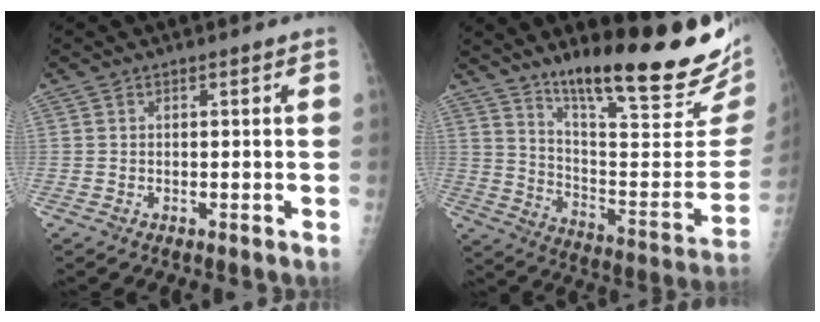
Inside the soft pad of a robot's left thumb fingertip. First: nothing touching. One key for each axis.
{"total": 26.5, "fx": 18.4, "fy": 4.1, "fz": 18.6, "tx": -0.255, "ty": -0.109, "tz": 0.284}